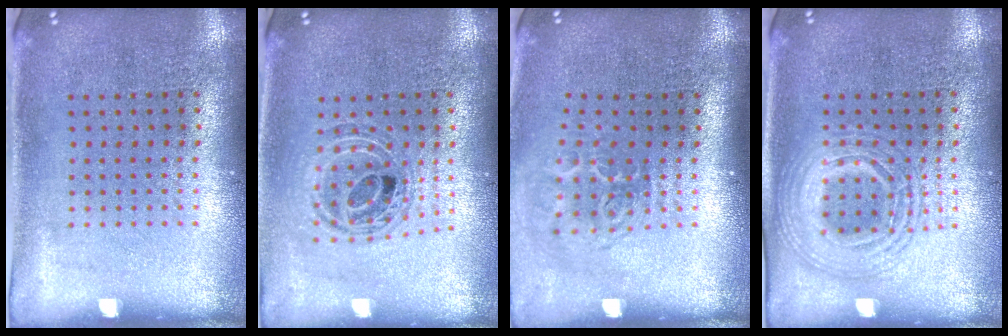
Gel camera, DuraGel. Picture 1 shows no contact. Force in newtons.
{"total": 0.9, "press": 0.9, "slide": 0.2}
{"total": 1.9, "press": 1.2, "slide": 1.4}
{"total": 2.4, "press": 2.4, "slide": 0.2}